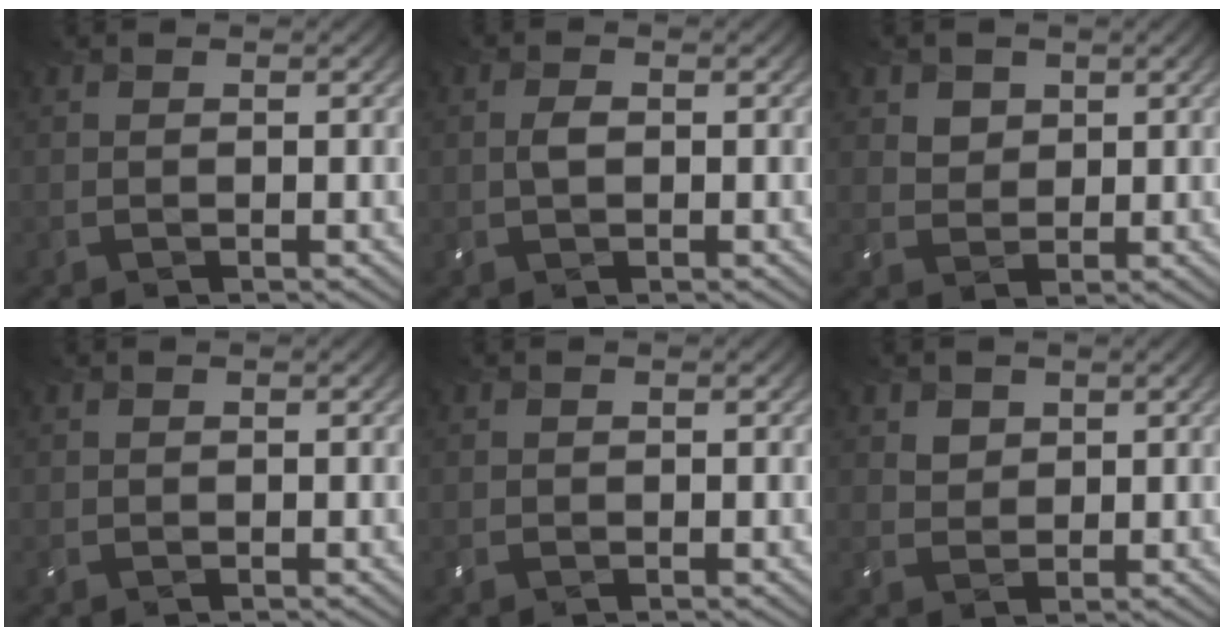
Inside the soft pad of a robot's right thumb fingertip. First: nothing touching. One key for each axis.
{"total": 1.6, "fx": 0.0, "fy": 1.0, "fz": 1.3, "tx": -0.031, "ty": 0.002, "tz": -0.001}
{"total": 2.9, "fx": 1.6, "fy": 2.2, "fz": 1.1, "tx": -0.034, "ty": -0.008, "tz": 0.032}
{"total": 0.0}
{"total": 0.6, "fx": -0.1, "fy": 0.6, "fz": 0.1, "tx": -0.003, "ty": -0.003, "tz": -0.002}
{"total": 2.3, "fx": 1.3, "fy": 1.7, "fz": 0.8, "tx": -0.024, "ty": -0.005, "tz": 0.024}